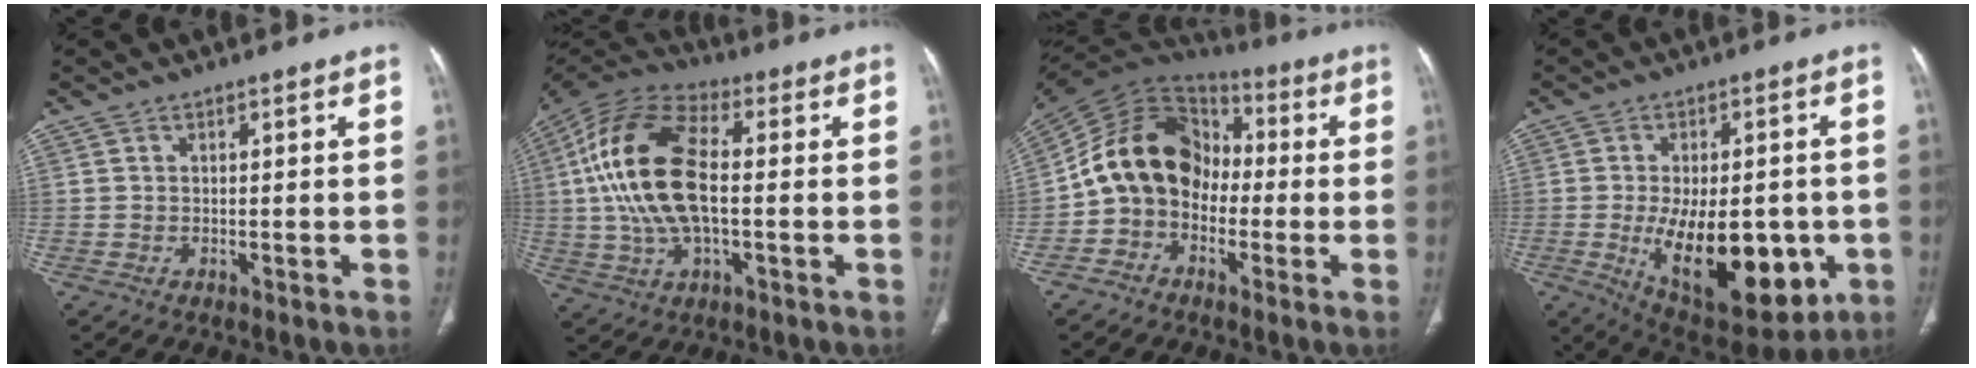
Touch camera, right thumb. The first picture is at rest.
{"total": 19.2, "force": [0.7, 9.4, 16.8], "torque": [-0.343, 0.022, 0.007]}
{"total": 15.3, "force": [-2.0, 12.1, 9.1], "torque": [-0.138, 0.057, -0.051]}
{"total": 21.5, "force": [-4.8, 10.7, 18.0], "torque": [-0.253, -0.011, -0.040]}